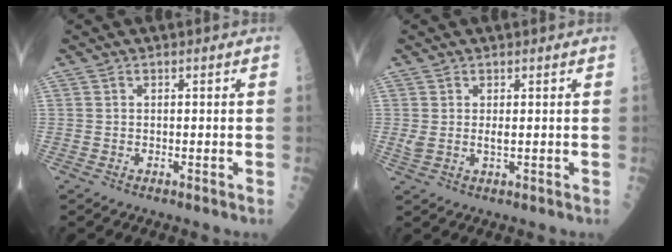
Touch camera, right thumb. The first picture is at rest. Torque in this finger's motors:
{"motor_torque": [0.01, 0.01, 0.16, -0.04, 0.00]}